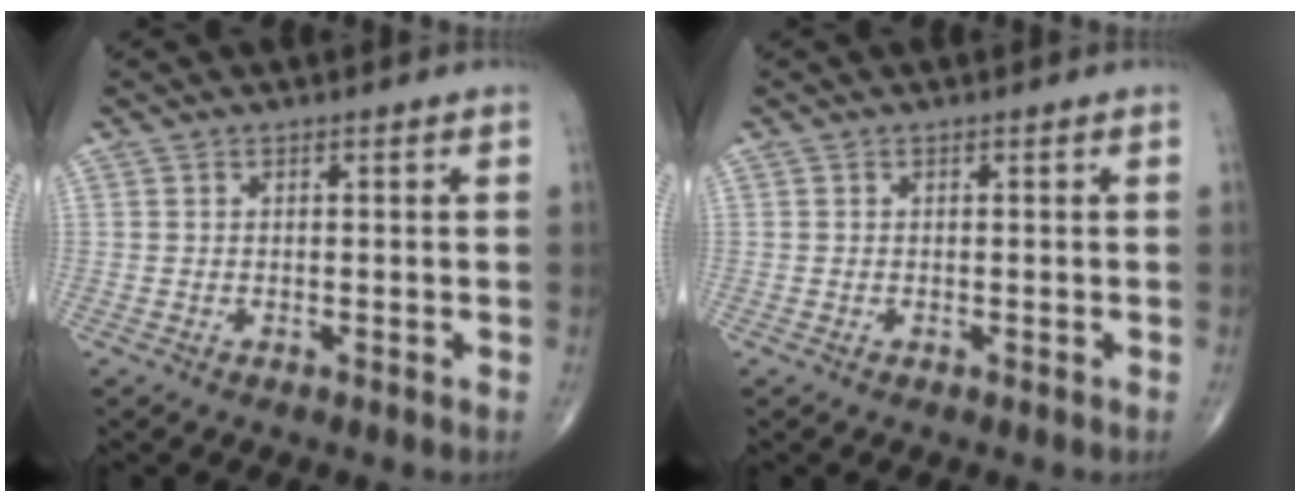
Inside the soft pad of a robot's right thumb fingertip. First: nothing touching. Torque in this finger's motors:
{"motor_torque": [-0.17, -0.05, 0.11, 0.06, -0.01]}